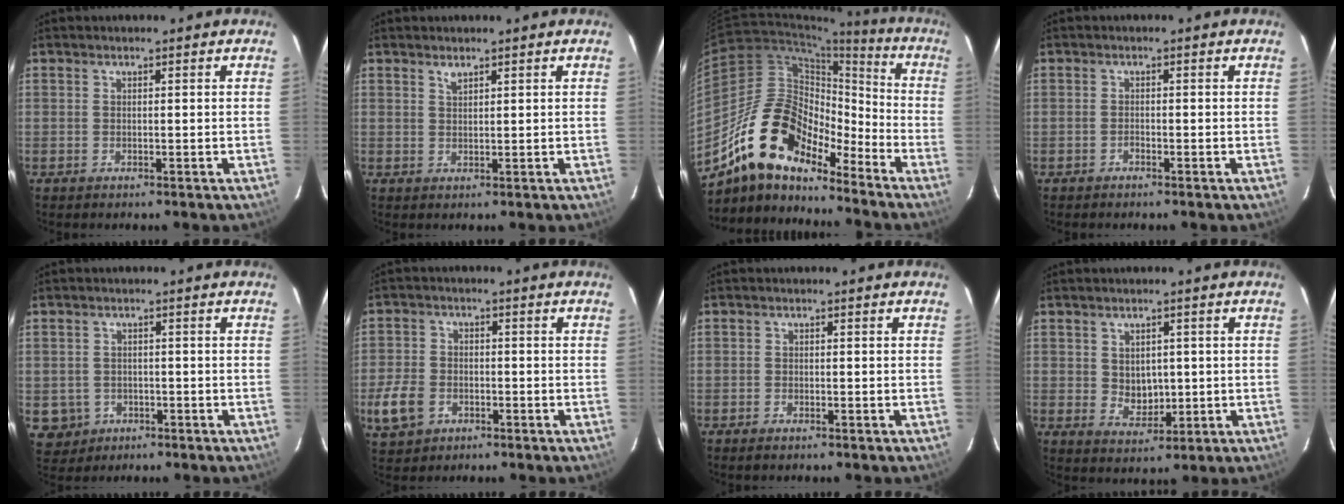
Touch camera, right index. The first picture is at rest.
{"total": 1.3, "force": [1.0, 0.4, 0.6], "torque": [-0.010, 0.001, 0.019]}
{"total": 17.8, "force": [-13.5, 7.3, 9.0], "torque": [-0.162, 0.002, -0.252]}
{"total": 0.7, "force": [-0.6, 0.3, 0.2], "torque": [-0.004, 0.002, -0.013]}
{"total": 5.0, "force": [-1.4, 4.7, 0.7], "torque": [-0.026, 0.010, -0.010]}
{"total": 9.1, "force": [-4.1, 6.8, 4.5], "torque": [-0.120, 0.005, -0.074]}
{"total": 1.0, "force": [-0.9, 0.3, 0.2], "torque": [-0.011, 0.001, -0.019]}
{"total": 4.6, "force": [0.5, 3.8, 2.5], "torque": [-0.040, -0.001, 0.020]}